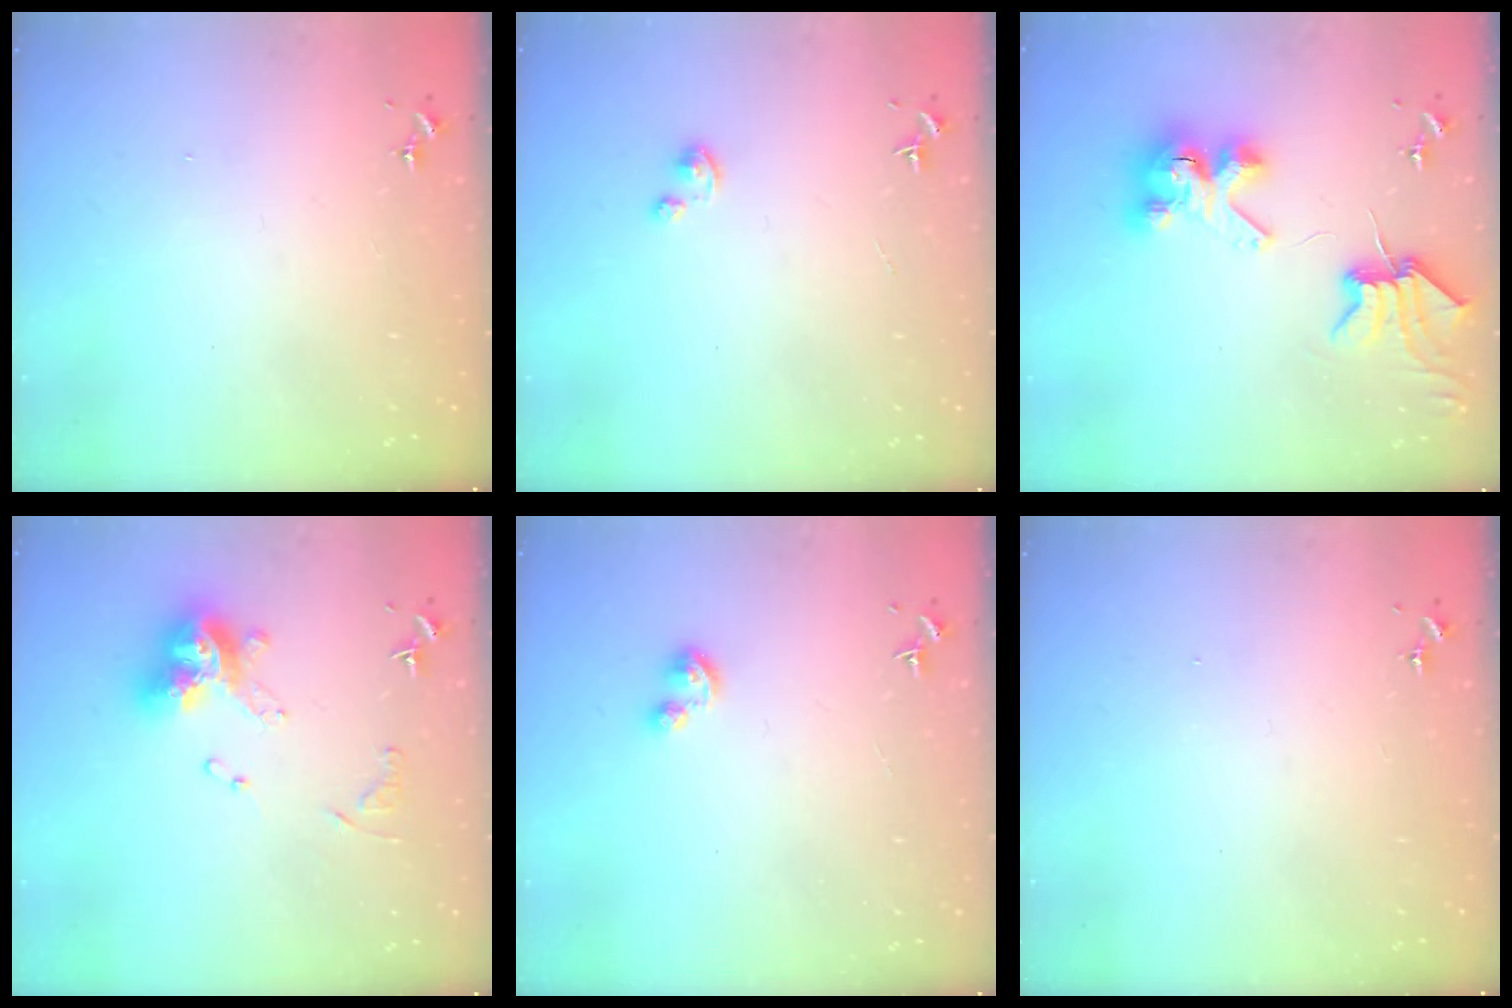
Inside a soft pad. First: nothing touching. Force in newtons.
{"total": 2.2, "press": 2.2, "slide": 0.2}
{"total": 9.7, "press": 9.6, "slide": 1.3}
{"total": 13.3, "press": 13.3, "slide": 1.4}
{"total": 3.9, "press": 3.8, "slide": 0.4}
{"total": 0.0}